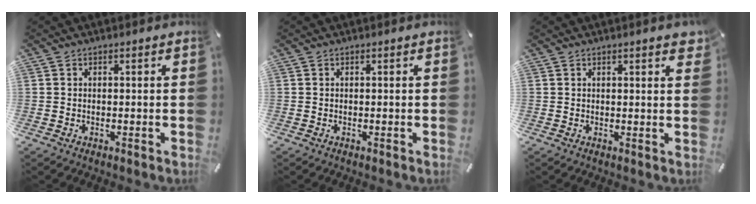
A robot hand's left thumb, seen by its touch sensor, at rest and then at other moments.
{"total": 0.0}
{"total": 2.3, "force": [1.3, 0.4, 1.8], "torque": [-0.030, -0.001, 0.020]}